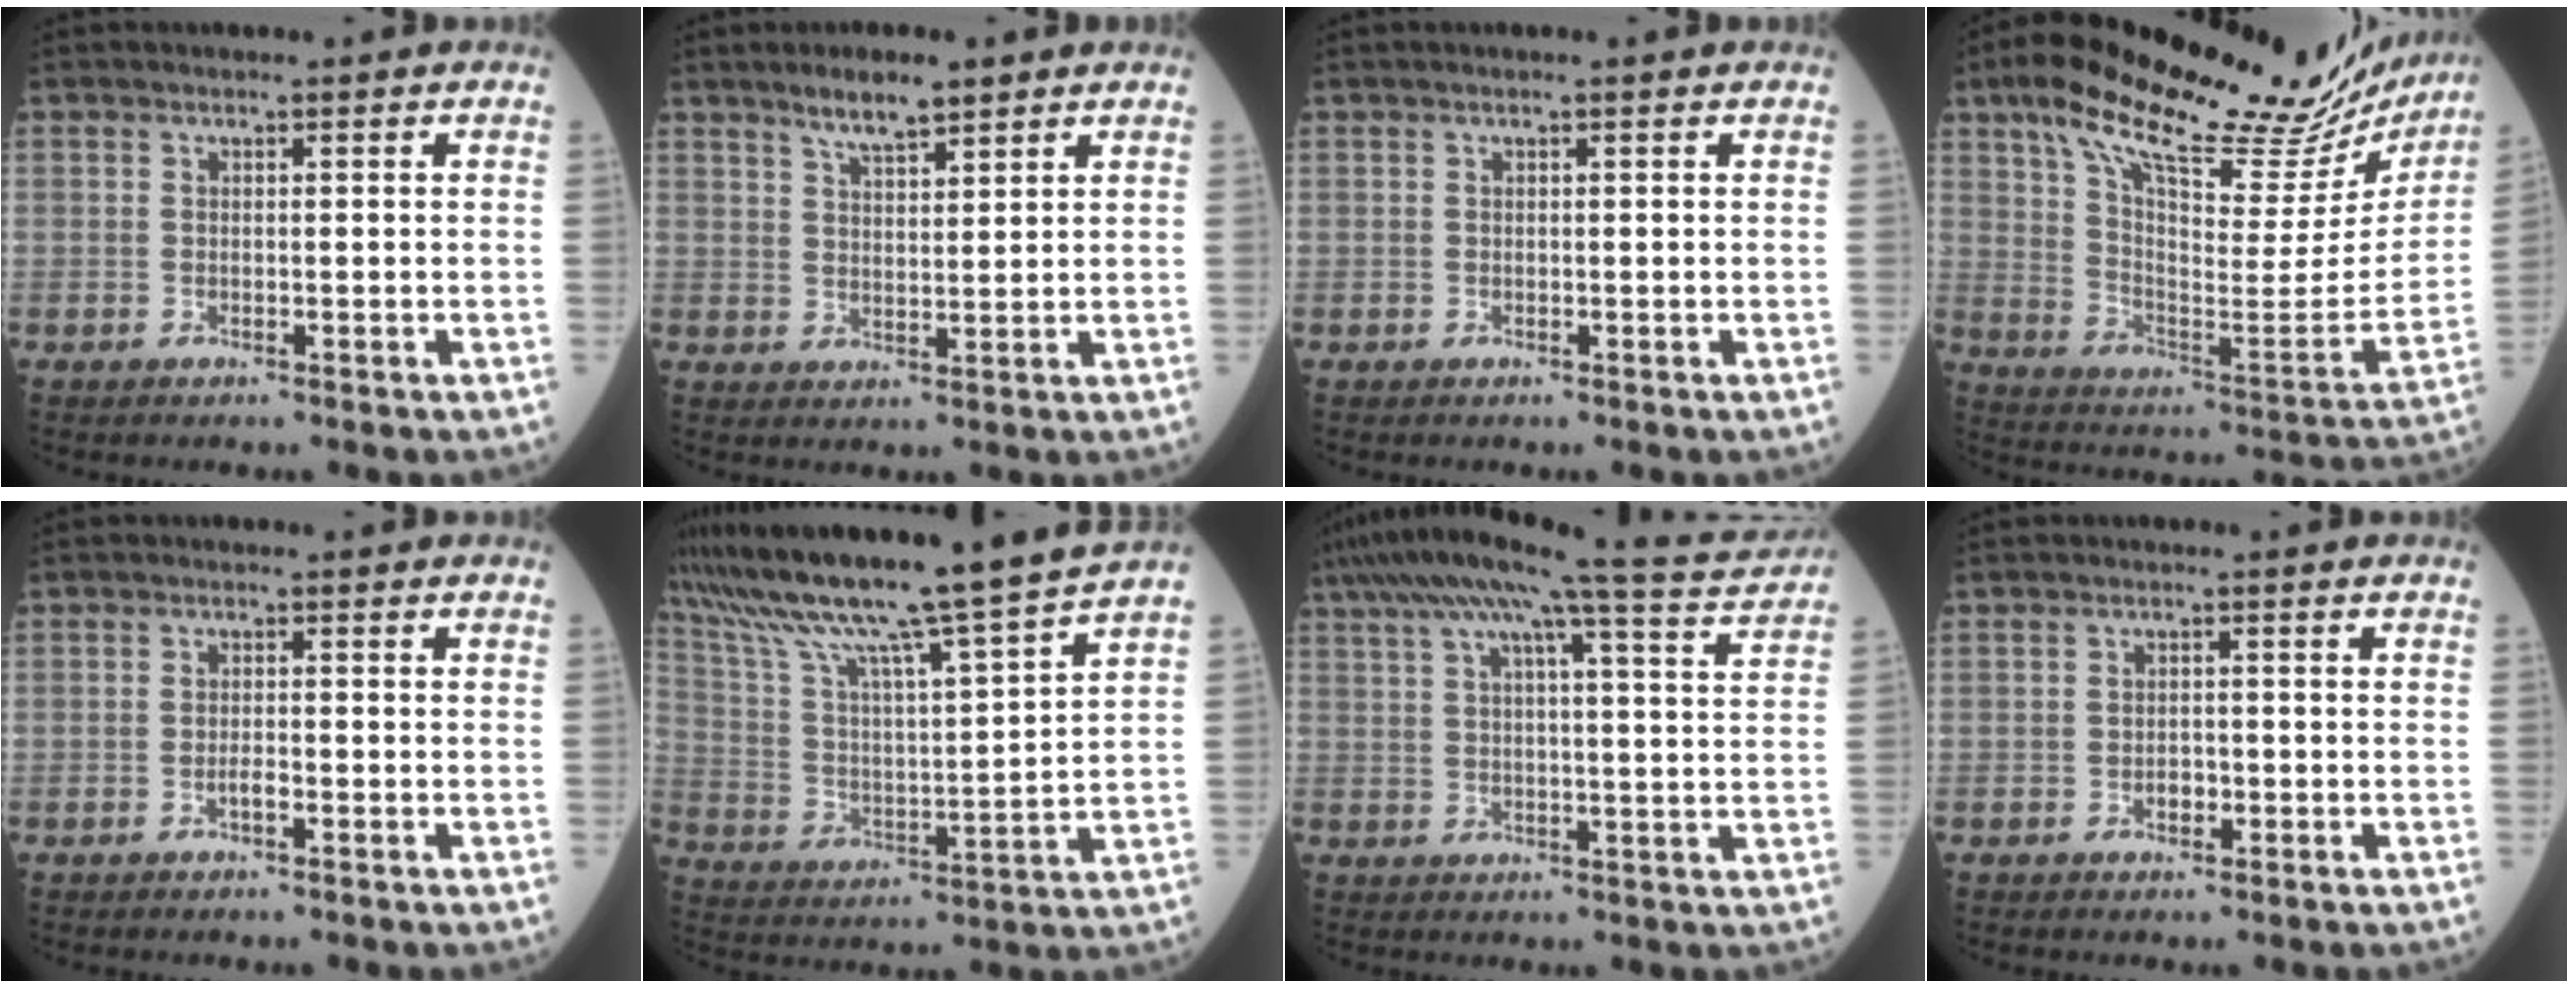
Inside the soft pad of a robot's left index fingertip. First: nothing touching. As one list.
[{"total": 5.2, "force": [4.0, 1.0, 3.2], "torque": [-0.061, 0.007, 0.069]}, {"total": 0.0}, {"total": 29.1, "force": [23.0, 8.2, 15.9], "torque": [-0.256, 0.005, 0.319]}, {"total": 1.3, "force": [-0.7, 0.3, 1.0], "torque": [-0.017, 0.003, -0.014]}, {"total": 18.9, "force": [16.2, -2.5, 9.4], "torque": [-0.172, -0.027, 0.269]}, {"total": 17.2, "force": [14.8, -0.7, 8.7], "torque": [-0.156, -0.001, 0.199]}, {"total": 1.6, "force": [-0.7, 1.0, 0.9], "torque": [-0.012, 0.005, -0.011]}]